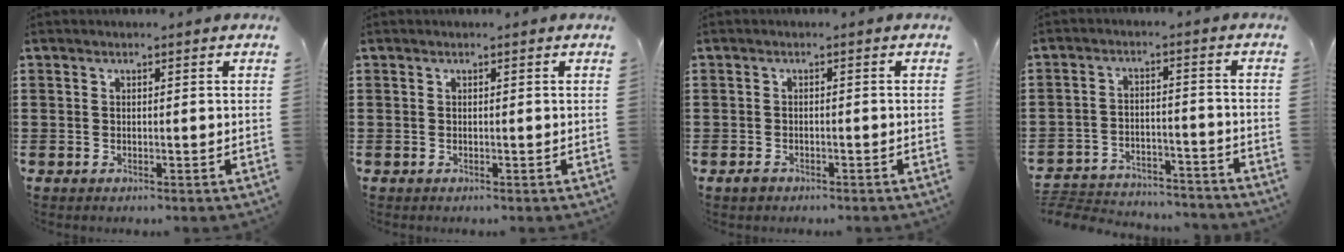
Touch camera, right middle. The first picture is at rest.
{"total": 0.0}
{"total": 1.0, "force": [-0.8, 0.5, 0.5], "torque": [-0.012, -0.004, -0.015]}
{"total": 4.6, "force": [-4.5, 0.7, 0.5], "torque": [-0.019, 0.001, -0.096]}